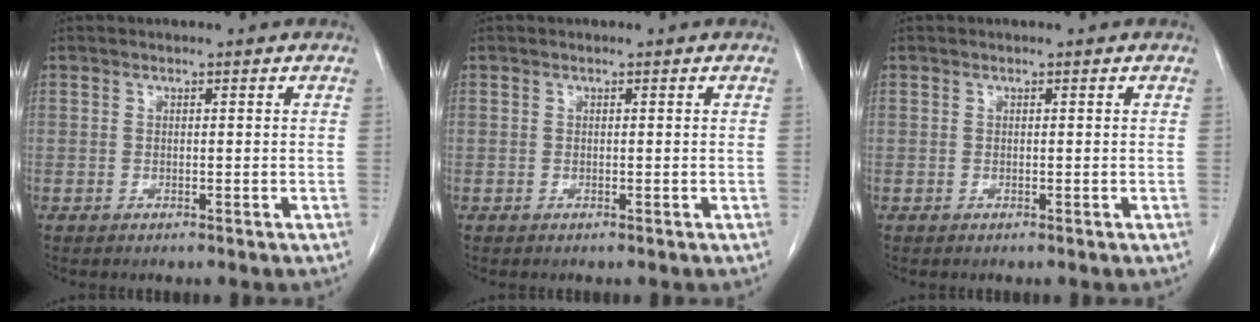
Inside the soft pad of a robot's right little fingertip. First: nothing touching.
{"total": 0.0}
{"total": 0.0}